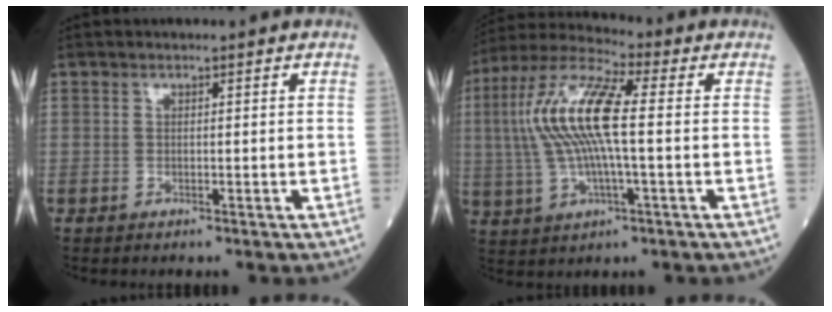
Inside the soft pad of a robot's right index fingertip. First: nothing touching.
{"total": 13.4, "force": [0.8, 2.4, 13.1], "torque": [-0.279, 0.019, 0.008]}